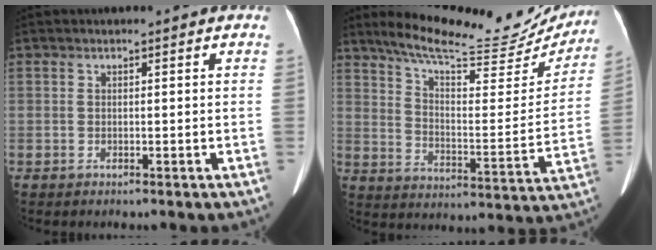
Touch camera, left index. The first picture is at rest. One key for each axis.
{"total": 22.8, "fx": 20.2, "fy": 4.7, "fz": 9.4, "tx": -0.139, "ty": -0.020, "tz": 0.273}